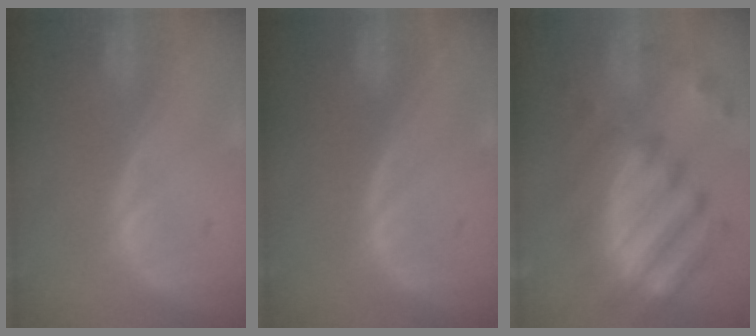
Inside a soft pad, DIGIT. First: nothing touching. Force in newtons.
{"total": 0.0}
{"total": 10.9, "press": 10.4, "slide": 3.4}